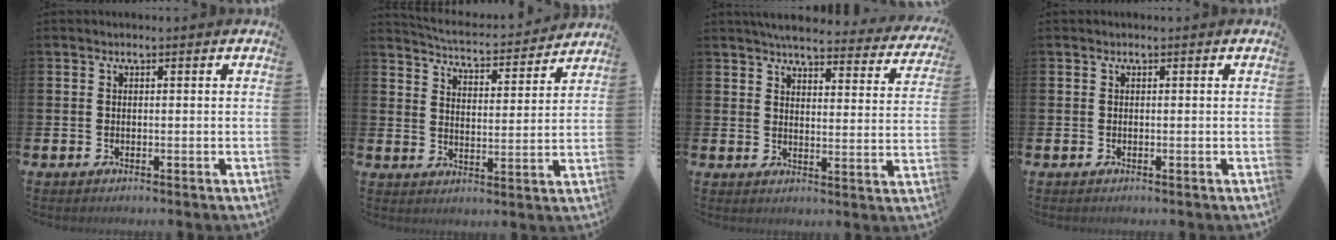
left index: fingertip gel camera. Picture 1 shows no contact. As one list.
[{"total": 5.0, "force": [5.0, 0.5, 0.7], "torque": [-0.032, -0.044, 0.081]}, {"total": 5.2, "force": [5.0, 0.7, 1.3], "torque": [-0.035, -0.037, 0.083]}, {"total": 0.0}]